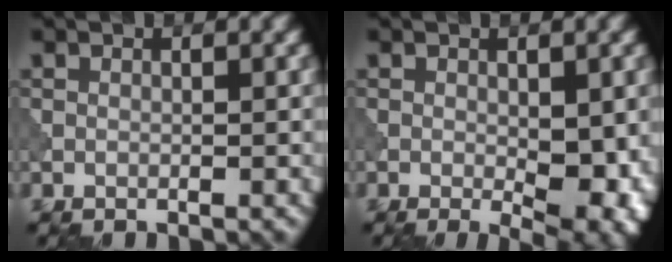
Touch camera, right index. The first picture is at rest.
{"total": 5.8, "force": [-0.8, 2.3, 5.2], "torque": [-0.073, -0.013, -0.005]}